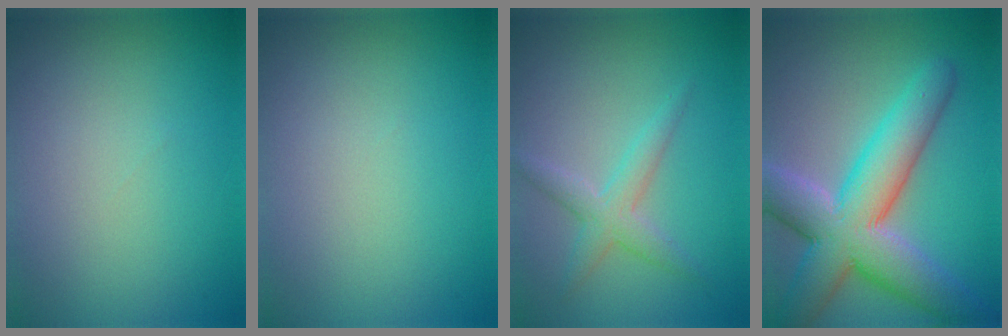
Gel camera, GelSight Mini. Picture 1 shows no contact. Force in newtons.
{"total": 0.0}
{"total": 2.7, "press": 2.7, "slide": 0.1}
{"total": 10.2, "press": 10.2, "slide": 0.5}